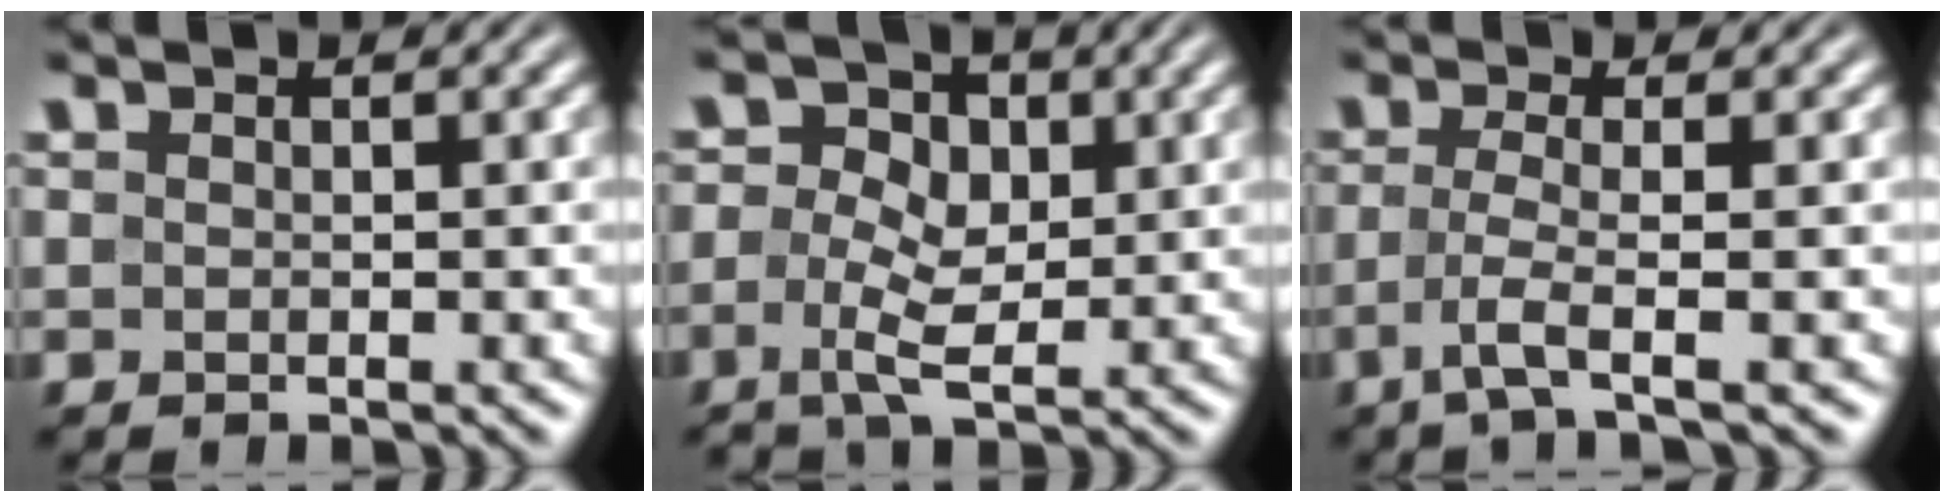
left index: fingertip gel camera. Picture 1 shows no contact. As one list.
[{"total": 3.9, "force": [-0.2, 2.6, 3.0], "torque": [-0.057, 0.004, -0.008]}, {"total": 3.1, "force": [-1.3, 0.3, 2.8], "torque": [-0.059, -0.004, -0.033]}]